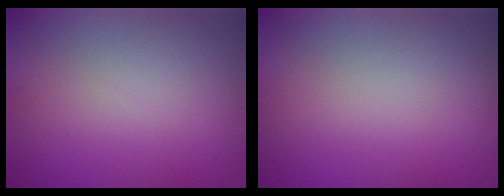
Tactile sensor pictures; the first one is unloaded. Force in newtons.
{"total": 0.0}